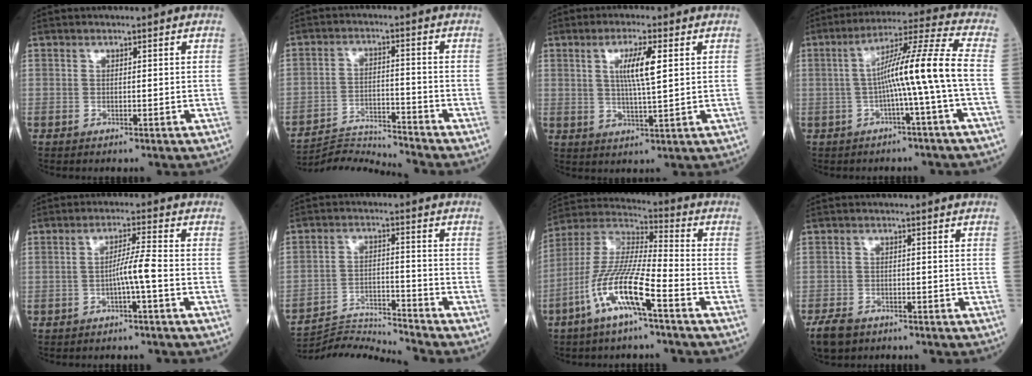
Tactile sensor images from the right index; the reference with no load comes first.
{"total": 7.7, "force": [-7.2, -2.4, -1.4], "torque": [0.017, 0.002, -0.132]}
{"total": 6.2, "force": [1.8, 0.3, 5.9], "torque": [-0.110, 0.000, 0.032]}
{"total": 10.6, "force": [-1.5, -2.0, 10.3], "torque": [-0.173, 0.025, -0.027]}
{"total": 4.0, "force": [-1.4, -0.7, 3.6], "torque": [-0.062, 0.005, -0.026]}
{"total": 8.8, "force": [-8.2, -3.0, -1.4], "torque": [0.014, 0.013, -0.151]}
{"total": 13.0, "force": [-6.2, 1.3, 11.4], "torque": [-0.239, -0.004, -0.125]}
{"total": 4.4, "force": [-3.6, 2.0, 1.6], "torque": [-0.034, -0.004, -0.065]}